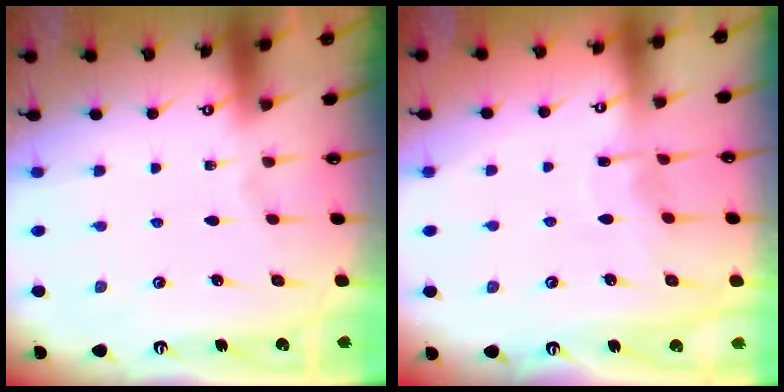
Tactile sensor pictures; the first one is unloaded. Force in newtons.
{"total": 4.8, "press": 4.8, "slide": 0.5}